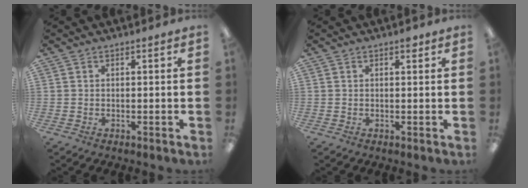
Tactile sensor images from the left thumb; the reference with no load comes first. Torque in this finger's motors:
{"motor_torque": [0.06, -0.19, 0.16, -0.26, 0.02]}